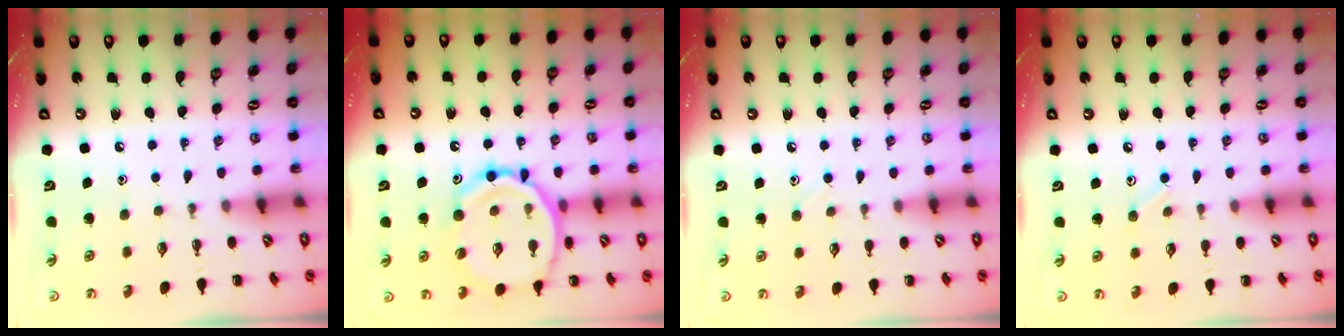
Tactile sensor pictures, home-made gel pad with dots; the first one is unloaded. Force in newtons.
{"total": 18.5, "press": 18.3, "slide": 2.4}
{"total": 4.0, "press": 3.7, "slide": 1.6}
{"total": 5.5, "press": 5.2, "slide": 1.7}